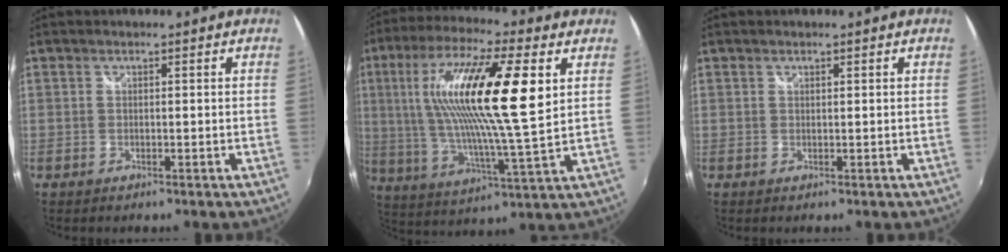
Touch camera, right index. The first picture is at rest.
{"total": 20.8, "force": [6.0, 3.7, 19.6], "torque": [-0.349, 0.011, 0.102]}
{"total": 0.0}